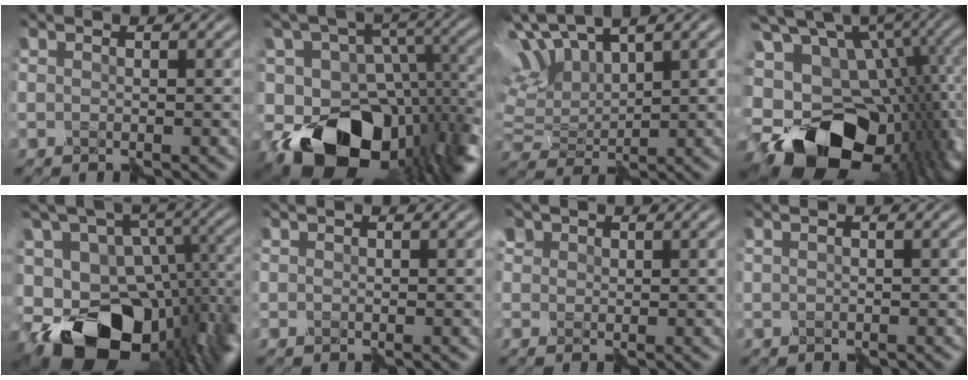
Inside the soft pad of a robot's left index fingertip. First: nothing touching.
{"total": 14.9, "force": [-6.8, 9.3, 9.5], "torque": [-0.151, -0.002, -0.110]}
{"total": 8.7, "force": [4.8, 3.2, 6.5], "torque": [-0.174, 0.030, 0.085]}
{"total": 19.0, "force": [-7.1, 13.1, 11.8], "torque": [-0.193, -0.033, -0.077]}
{"total": 17.8, "force": [-8.1, 11.3, 11.1], "torque": [-0.221, -0.030, -0.114]}
{"total": 0.0}
{"total": 1.6, "force": [0.7, 1.2, 0.7], "torque": [-0.021, 0.004, 0.009]}
{"total": 0.5, "force": [0.2, -0.4, 0.1], "torque": [-0.005, 0.000, 0.005]}